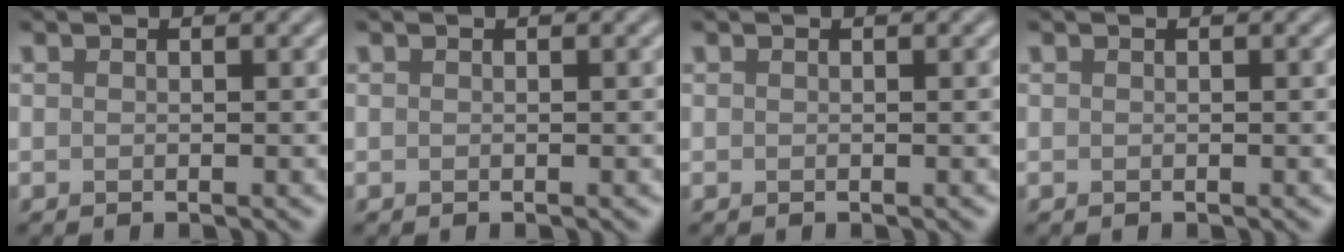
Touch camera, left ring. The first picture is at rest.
{"total": 0.0}
{"total": 0.0}
{"total": 0.0}